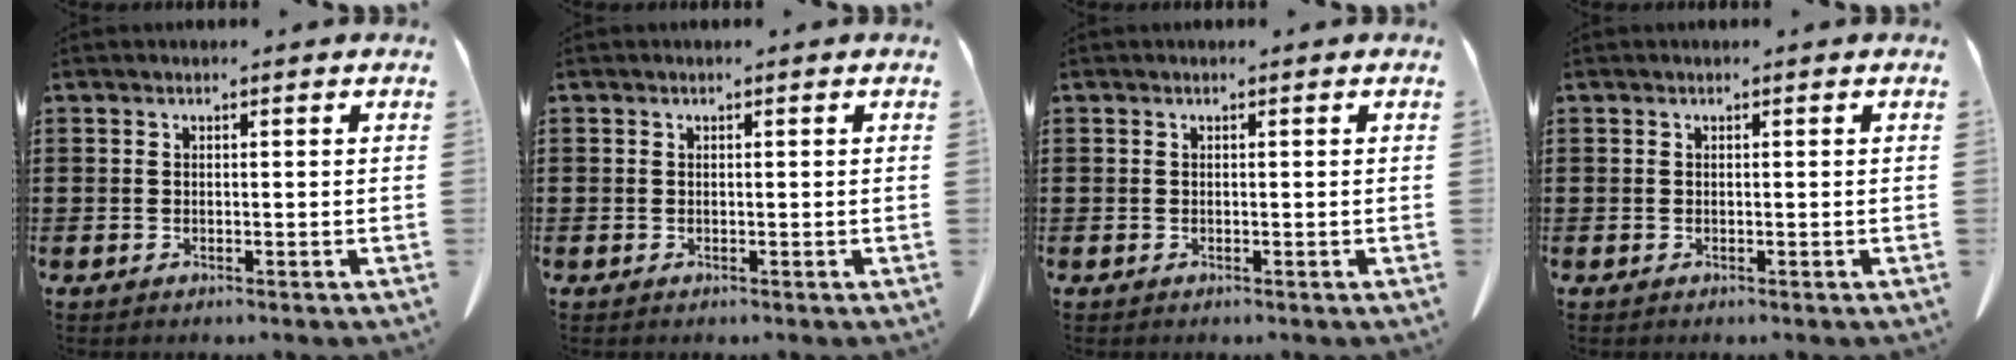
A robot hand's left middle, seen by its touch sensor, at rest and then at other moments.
{"total": 0.0}
{"total": 0.0}
{"total": 0.0}